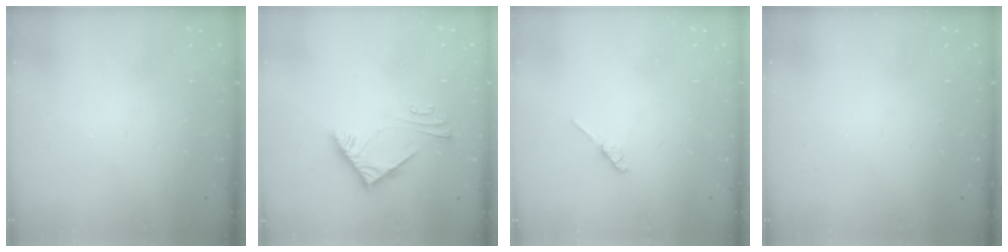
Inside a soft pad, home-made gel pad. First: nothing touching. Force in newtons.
{"total": 6.0, "press": 6.0, "slide": 0.7}
{"total": 2.0, "press": 1.9, "slide": 0.3}
{"total": 0.0}